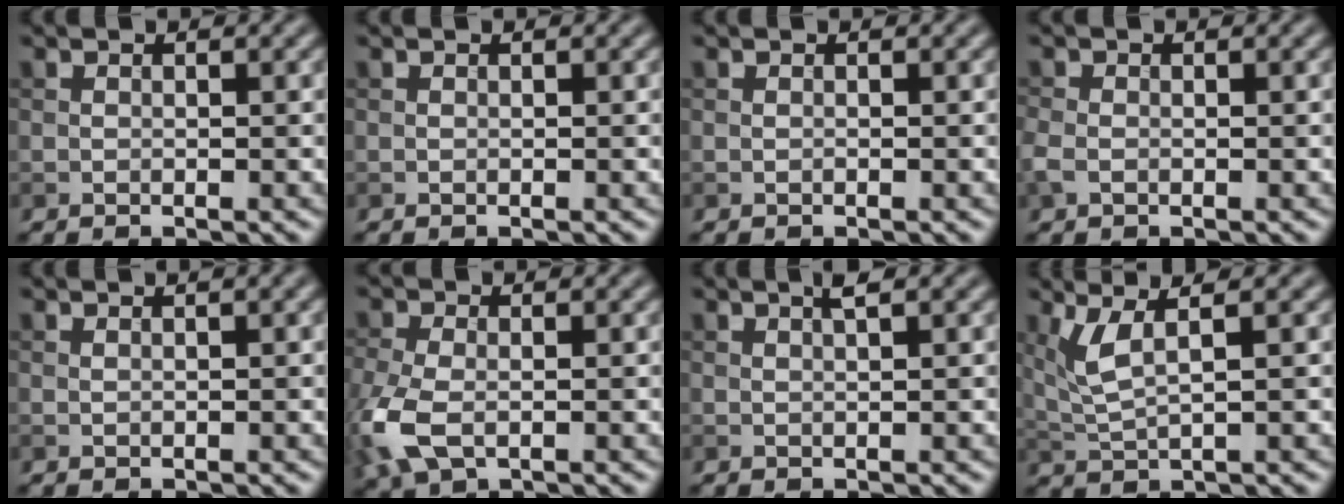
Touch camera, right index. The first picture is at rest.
{"total": 0.0}
{"total": 0.0}
{"total": 1.5, "force": [-0.6, 1.0, 0.9], "torque": [-0.023, -0.001, -0.016]}
{"total": 0.9, "force": [0.5, 0.2, 0.7], "torque": [-0.013, 0.003, 0.002]}
{"total": 6.1, "force": [-1.9, 3.7, 4.5], "torque": [-0.125, -0.014, -0.043]}
{"total": 1.0, "force": [0.6, 0.0, 0.9], "torque": [-0.017, 0.003, 0.009]}
{"total": 3.5, "force": [1.4, 0.9, 3.2], "torque": [-0.071, -0.002, 0.034]}